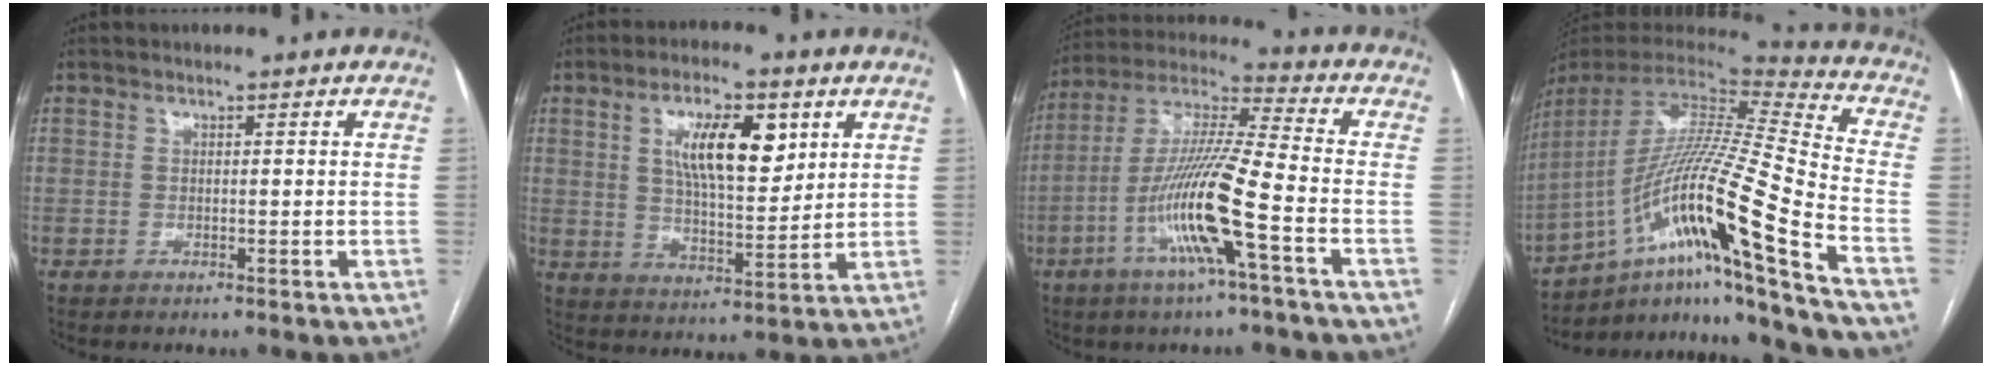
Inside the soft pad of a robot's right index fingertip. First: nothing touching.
{"total": 11.2, "force": [4.2, 3.9, 9.6], "torque": [-0.168, 0.007, 0.076]}
{"total": 14.7, "force": [-5.4, -0.2, 13.6], "torque": [-0.274, 0.000, -0.107]}
{"total": 24.5, "force": [-12.3, -1.6, 21.2], "torque": [-0.360, -0.014, -0.216]}